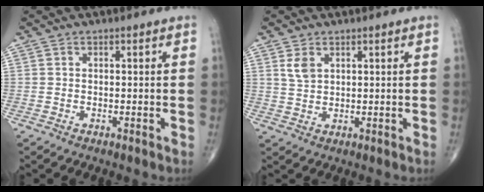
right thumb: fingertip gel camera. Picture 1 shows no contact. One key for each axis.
{"total": 3.1, "fx": 1.5, "fy": 1.9, "fz": 1.9, "tx": -0.033, "ty": -0.006, "tz": 0.034}